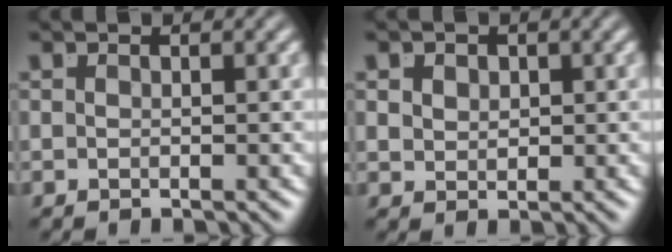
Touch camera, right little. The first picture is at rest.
{"total": 1.4, "force": [0.7, 0.8, 0.9], "torque": [-0.014, -0.013, 0.025]}